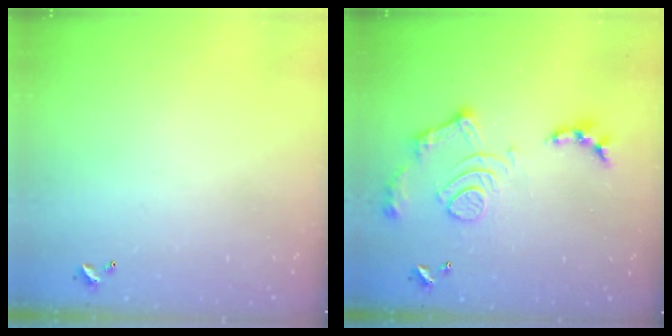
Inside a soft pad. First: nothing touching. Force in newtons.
{"total": 13.2, "press": 13.2, "slide": 1.2}